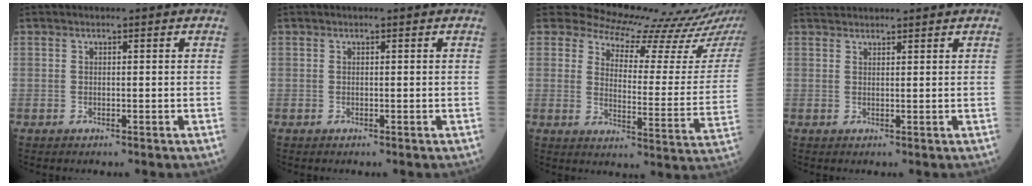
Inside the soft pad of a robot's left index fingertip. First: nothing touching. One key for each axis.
{"total": 0.0}
{"total": 15.4, "fx": 14.7, "fy": 1.8, "fz": 4.2, "tx": -0.063, "ty": -0.085, "tz": 0.164}
{"total": 3.6, "fx": 3.5, "fy": 0.1, "fz": 0.6, "tx": -0.011, "ty": 0.034, "tz": 0.058}